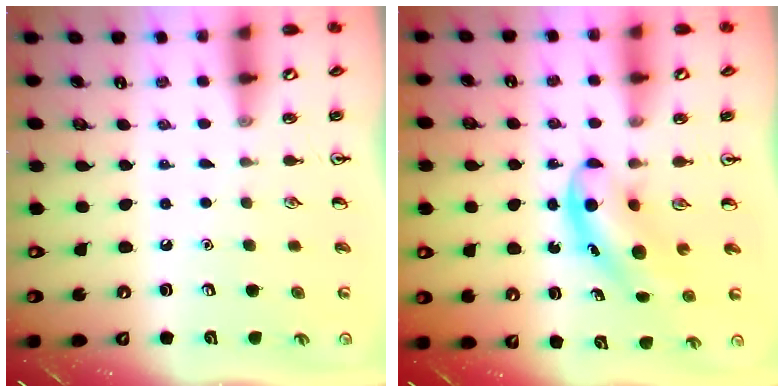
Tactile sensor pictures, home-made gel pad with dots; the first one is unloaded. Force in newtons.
{"total": 5.4, "press": 5.4, "slide": 0.6}